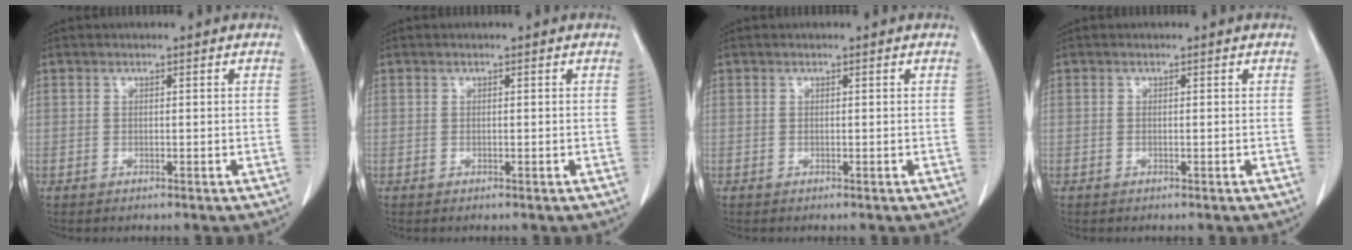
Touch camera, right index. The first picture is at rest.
{"total": 0.0}
{"total": 0.0}
{"total": 0.0}